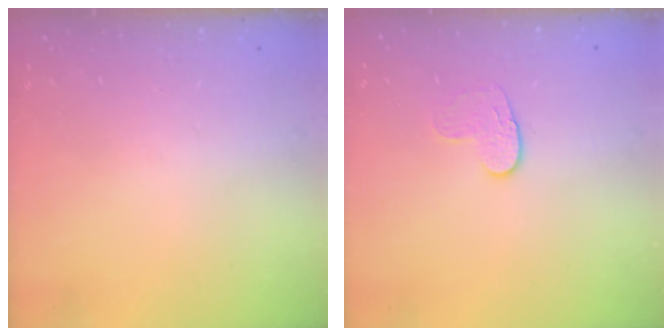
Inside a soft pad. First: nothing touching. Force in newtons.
{"total": 7.9, "press": 7.8, "slide": 0.6}